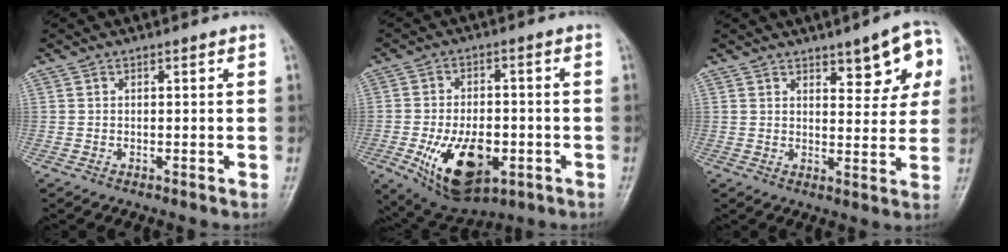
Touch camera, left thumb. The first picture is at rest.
{"total": 14.7, "force": [-5.0, 8.2, 11.2], "torque": [-0.163, 0.011, -0.070]}
{"total": 9.1, "force": [4.2, 3.7, 7.2], "torque": [-0.061, -0.015, 0.051]}